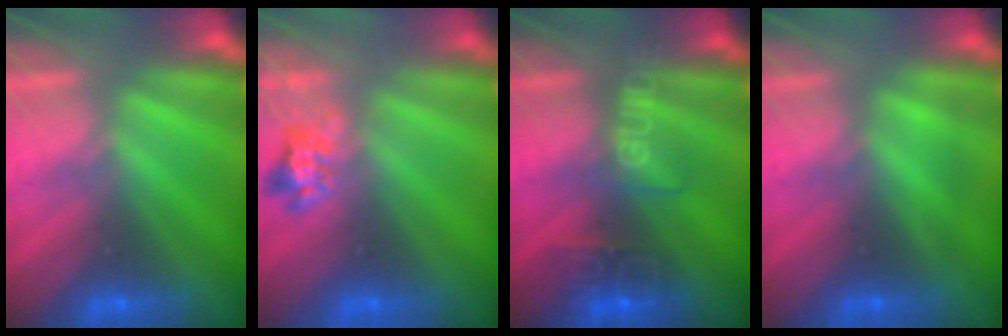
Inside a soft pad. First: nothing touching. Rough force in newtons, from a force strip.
{"total": 2.4}
{"total": 2.7}
{"total": 1.8}